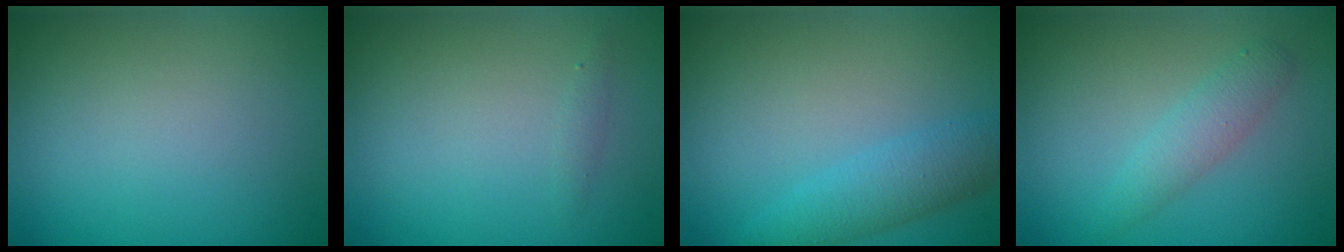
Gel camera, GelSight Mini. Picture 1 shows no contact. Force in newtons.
{"total": 0.6, "press": 0.6, "slide": 0.0}
{"total": 3.4, "press": 3.4, "slide": 0.1}
{"total": 2.2, "press": 2.2, "slide": 0.1}